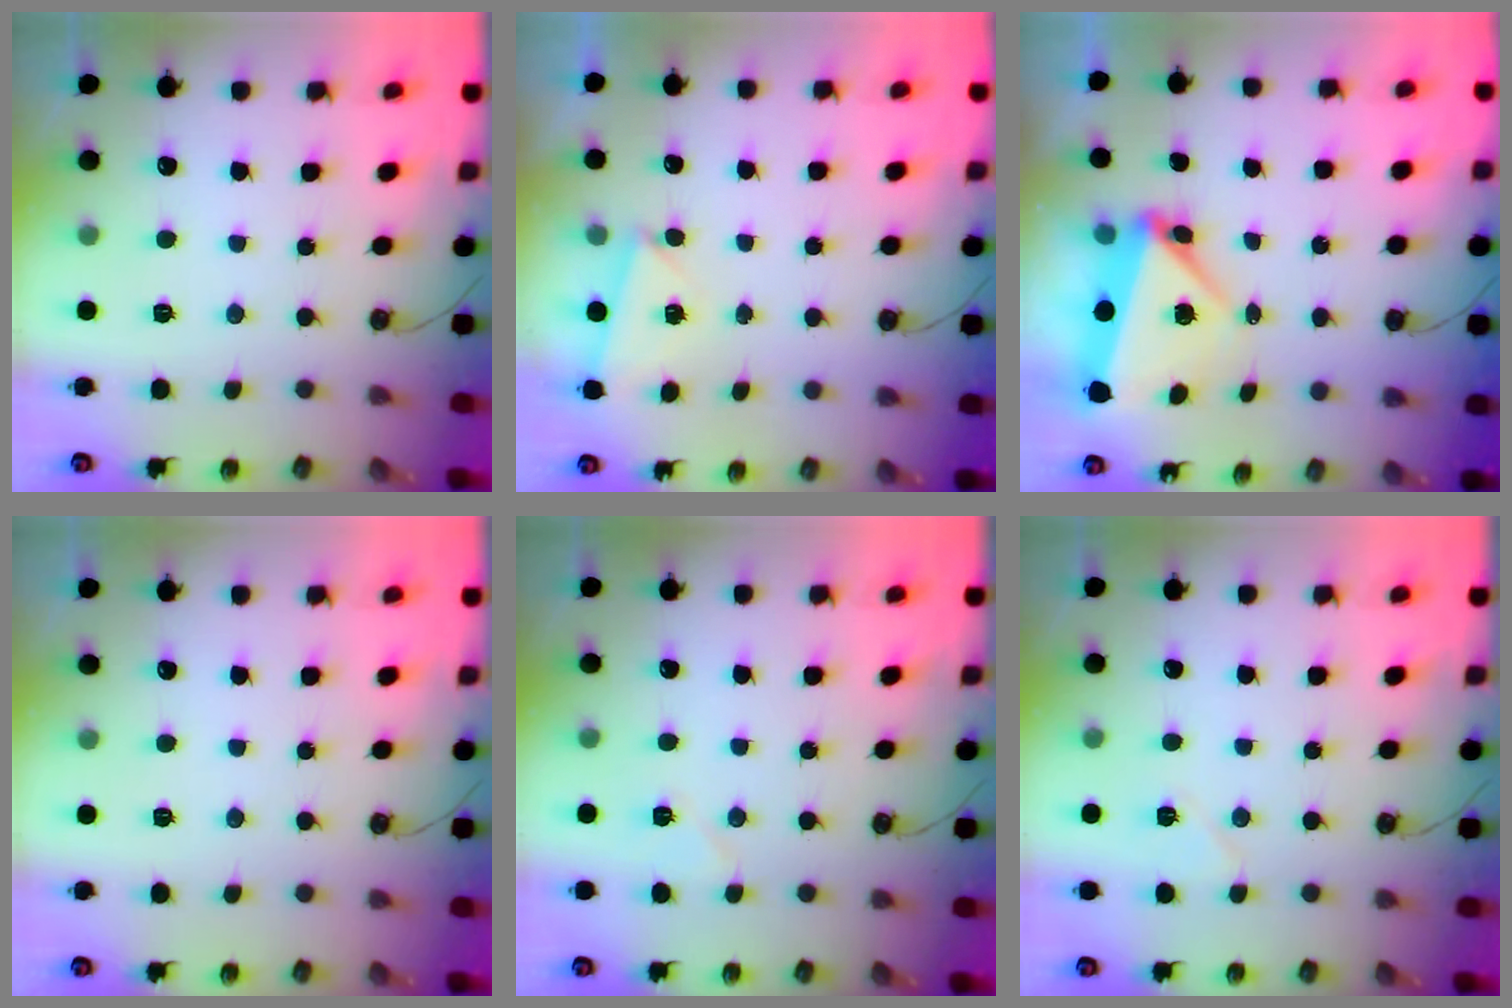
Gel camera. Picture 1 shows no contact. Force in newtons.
{"total": 2.6, "press": 1.6, "slide": 2.0}
{"total": 6.1, "press": 6.1, "slide": 0.6}
{"total": 0.0}
{"total": 5.7, "press": 5.6, "slide": 1.3}
{"total": 6.0, "press": 5.7, "slide": 1.9}